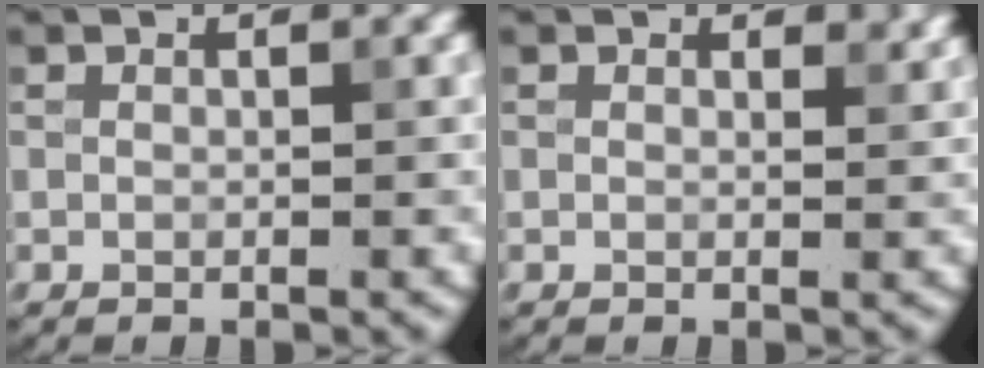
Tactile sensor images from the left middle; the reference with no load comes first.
{"total": 1.0, "force": [0.8, 0.5, 0.5], "torque": [-0.003, -0.003, 0.011]}